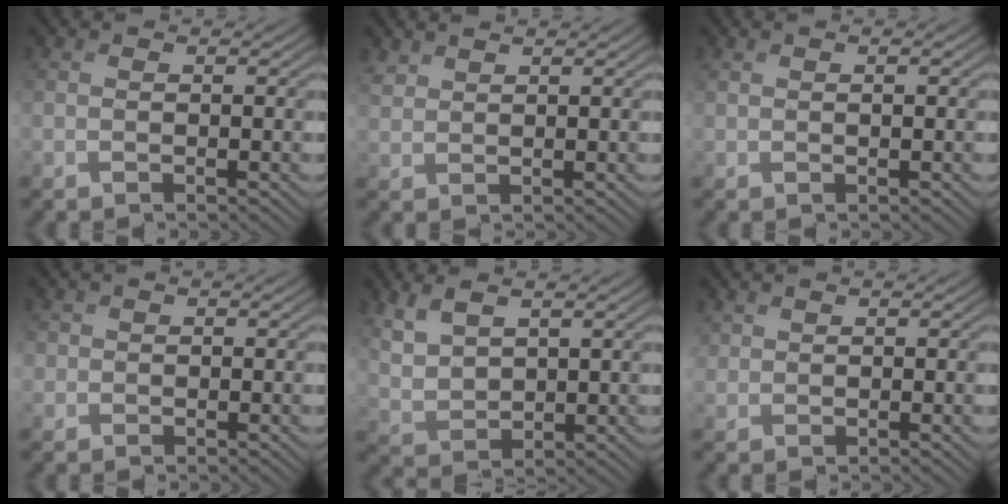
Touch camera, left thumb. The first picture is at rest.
{"total": 2.0, "force": [2.0, 0.3, 0.1], "torque": [-0.005, 0.005, 0.048]}
{"total": 0.7, "force": [0.6, 0.0, 0.4], "torque": [-0.005, 0.000, 0.012]}
{"total": 1.3, "force": [0.5, 1.2, 0.0], "torque": [0.000, 0.003, 0.005]}
{"total": 5.1, "force": [3.5, 2.2, 2.9], "torque": [-0.077, 0.000, 0.082]}
{"total": 1.4, "force": [1.1, 0.8, 0.0], "torque": [-0.002, 0.001, 0.022]}